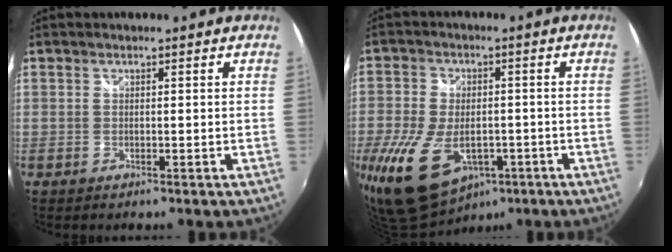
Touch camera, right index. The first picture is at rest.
{"total": 18.9, "force": [-7.8, 11.6, 12.7], "torque": [-0.297, -0.042, -0.124]}